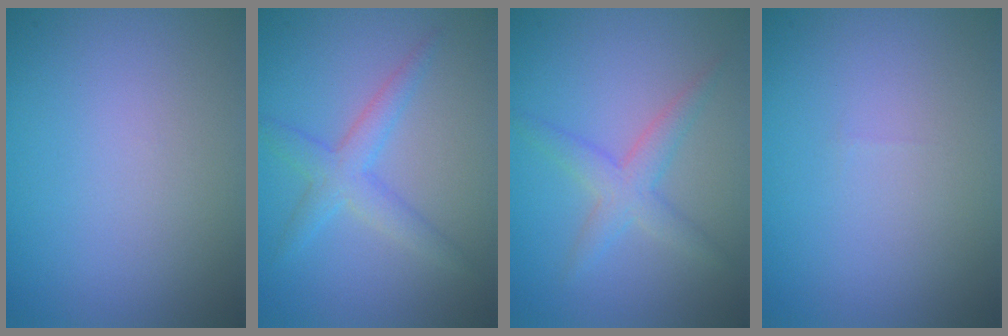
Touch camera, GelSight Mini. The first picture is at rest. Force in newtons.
{"total": 2.9, "press": 2.9, "slide": 0.1}
{"total": 2.8, "press": 2.8, "slide": 0.2}
{"total": 0.0}